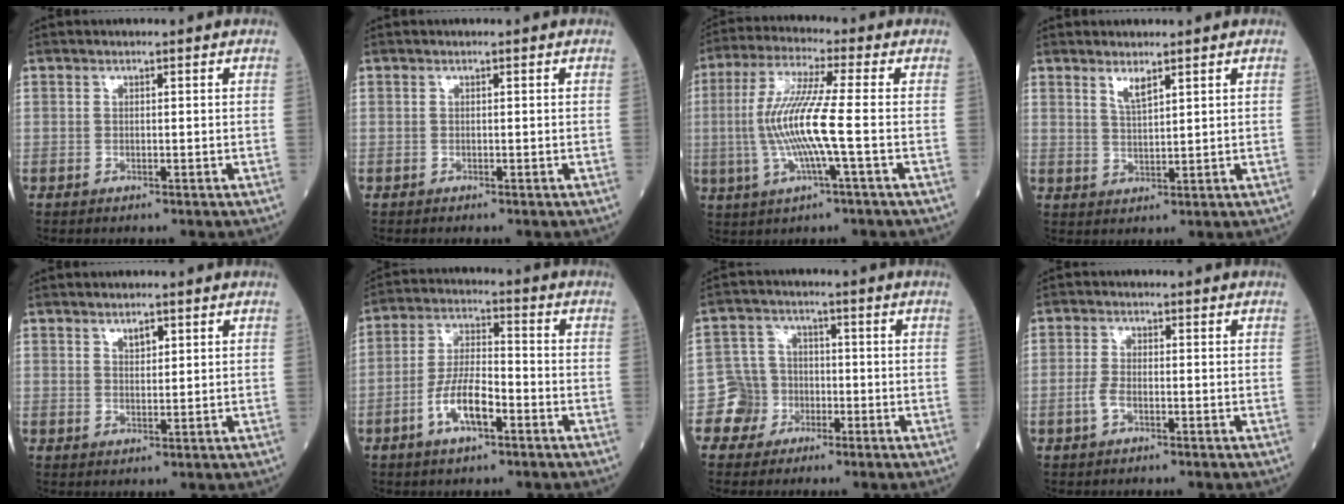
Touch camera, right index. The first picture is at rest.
{"total": 0.0}
{"total": 10.8, "force": [-1.3, -0.2, 10.7], "torque": [-0.228, 0.002, -0.032]}
{"total": 2.7, "force": [2.0, 0.3, 1.8], "torque": [-0.039, -0.005, 0.044]}
{"total": 1.8, "force": [1.1, 0.7, 1.2], "torque": [-0.023, -0.002, 0.021]}
{"total": 7.9, "force": [-3.6, 2.3, 6.6], "torque": [-0.134, 0.006, -0.069]}
{"total": 5.0, "force": [-2.4, 4.4, -0.4], "torque": [0.013, 0.016, -0.045]}
{"total": 2.4, "force": [-1.2, 0.9, 1.9], "torque": [-0.047, 0.001, -0.025]}